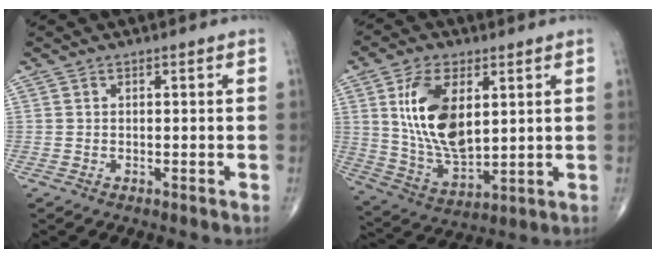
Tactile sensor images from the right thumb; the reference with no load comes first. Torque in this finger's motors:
{"motor_torque": [0.66, 3.35, 1.43, 0.47, 0.51]}